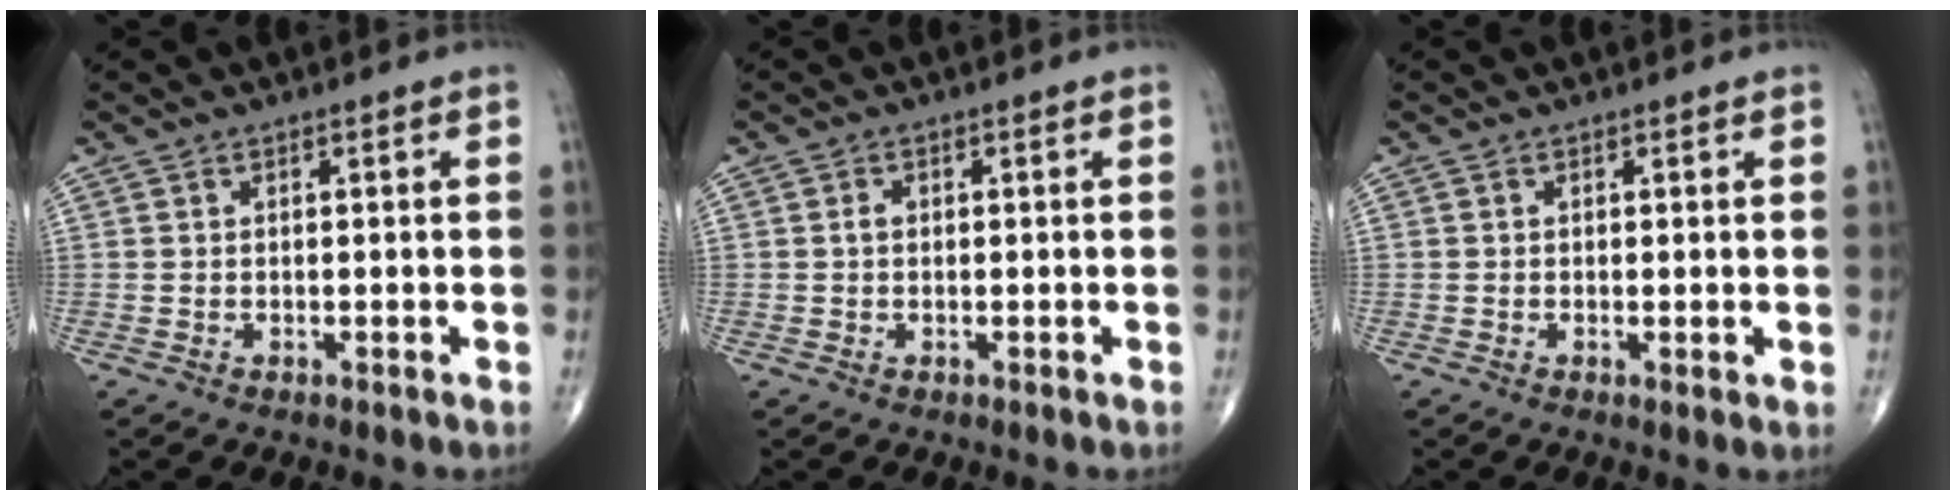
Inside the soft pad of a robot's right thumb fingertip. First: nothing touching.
{"total": 1.0, "force": [0.1, 0.8, 0.7], "torque": [-0.010, 0.003, -0.001]}
{"total": 1.0, "force": [0.1, 0.2, 0.9], "torque": [-0.017, -0.005, -0.001]}